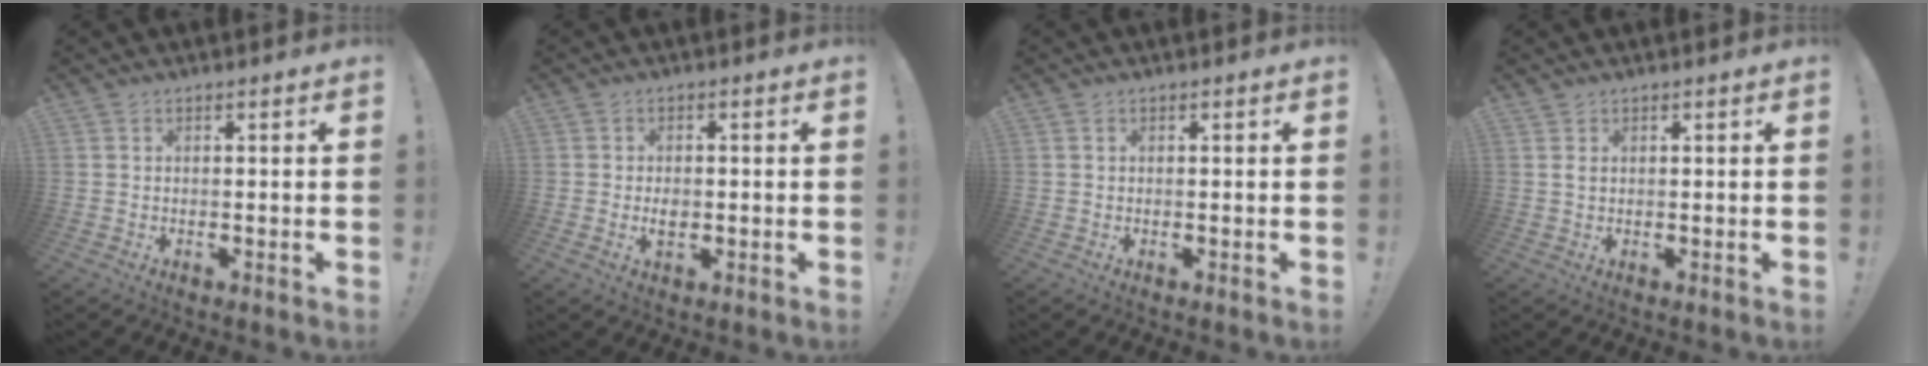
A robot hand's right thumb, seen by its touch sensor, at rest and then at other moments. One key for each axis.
{"total": 2.6, "fx": -0.2, "fy": 1.7, "fz": 2.0, "tx": -0.019, "ty": 0.000, "tz": -0.006}
{"total": 0.0}
{"total": 1.1, "fx": 0.6, "fy": 0.6, "fz": 0.6, "tx": -0.008, "ty": -0.001, "tz": 0.010}